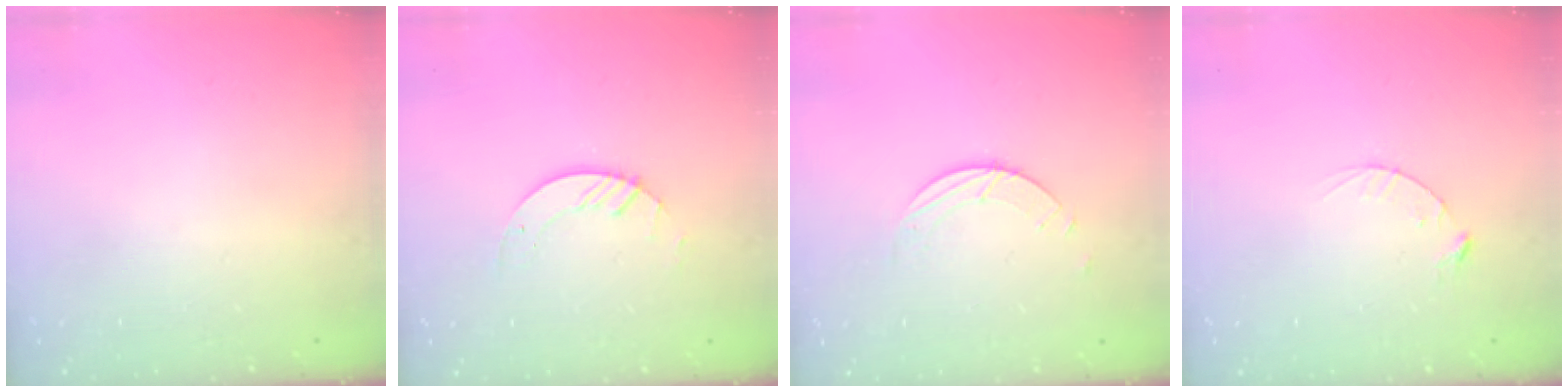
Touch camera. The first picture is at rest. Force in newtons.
{"total": 2.8, "press": 2.8, "slide": 0.3}
{"total": 1.5, "press": 1.5, "slide": 0.1}
{"total": 2.8, "press": 2.8, "slide": 0.4}